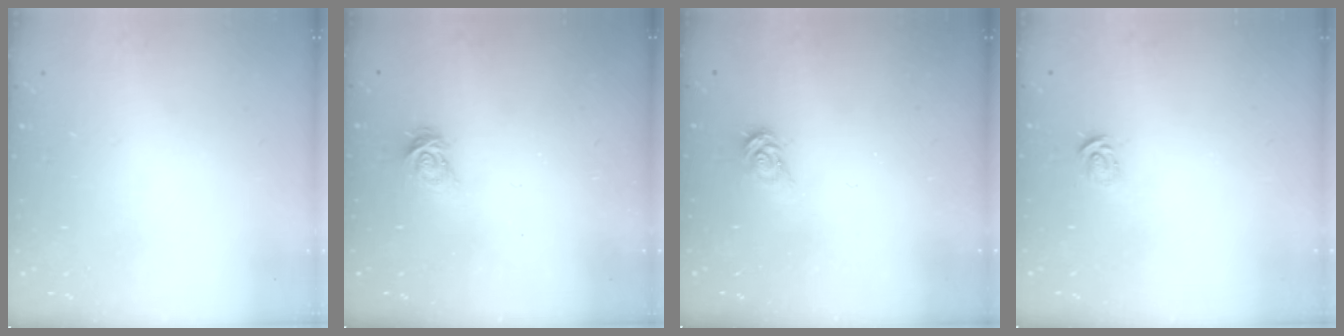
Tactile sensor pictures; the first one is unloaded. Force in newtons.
{"total": 4.1, "press": 4.1, "slide": 0.5}
{"total": 3.3, "press": 3.3, "slide": 0.3}
{"total": 2.9, "press": 2.9, "slide": 0.2}